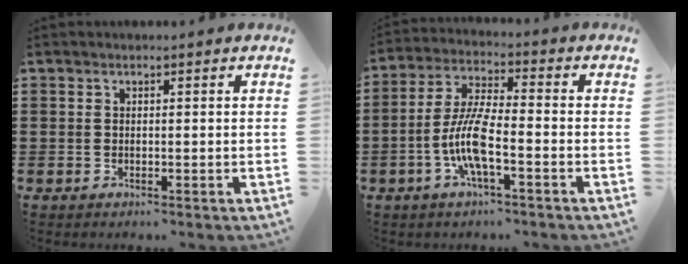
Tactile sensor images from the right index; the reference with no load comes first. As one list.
[{"total": 8.1, "force": [-3.0, 1.7, 7.3], "torque": [-0.169, -0.013, -0.063]}]